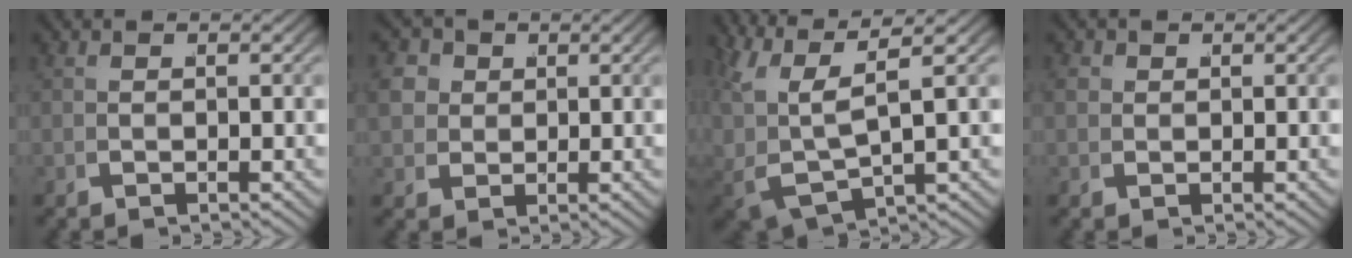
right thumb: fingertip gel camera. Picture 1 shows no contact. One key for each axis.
{"total": 6.7, "fx": 1.3, "fy": 5.7, "fz": 3.3, "tx": -0.074, "ty": -0.012, "tz": 0.026}
{"total": 9.4, "fx": 2.2, "fy": 6.2, "fz": 6.7, "tx": -0.159, "ty": -0.022, "tz": 0.049}
{"total": 2.5, "fx": 0.6, "fy": 2.1, "fz": 1.2, "tx": -0.027, "ty": -0.002, "tz": 0.013}